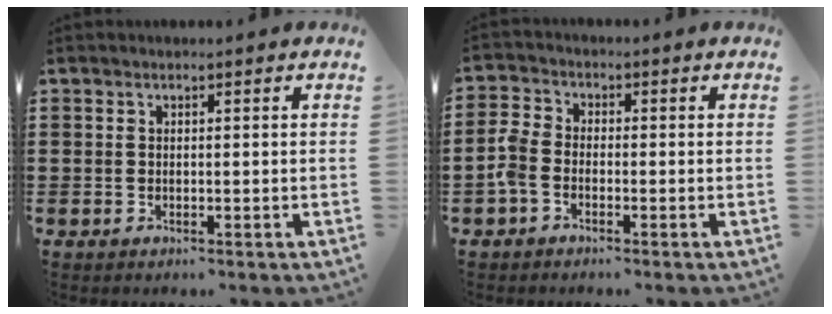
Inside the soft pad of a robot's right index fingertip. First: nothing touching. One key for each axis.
{"total": 3.3, "fx": -1.7, "fy": 1.9, "fz": 2.1, "tx": -0.067, "ty": -0.002, "tz": -0.041}